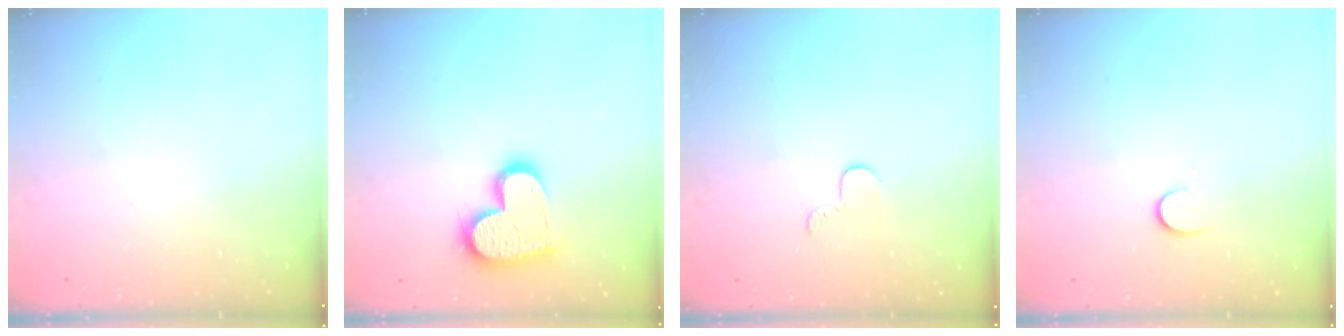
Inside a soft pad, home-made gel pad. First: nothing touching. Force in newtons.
{"total": 16.9, "press": 16.9, "slide": 1.5}
{"total": 3.7, "press": 3.6, "slide": 0.3}
{"total": 5.7, "press": 5.6, "slide": 0.7}